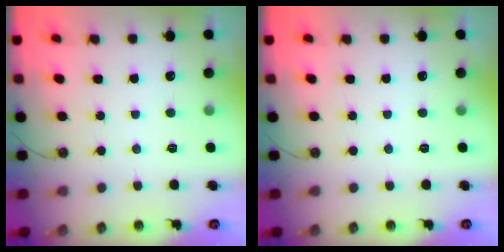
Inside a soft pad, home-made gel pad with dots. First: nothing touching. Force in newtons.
{"total": 0.0}